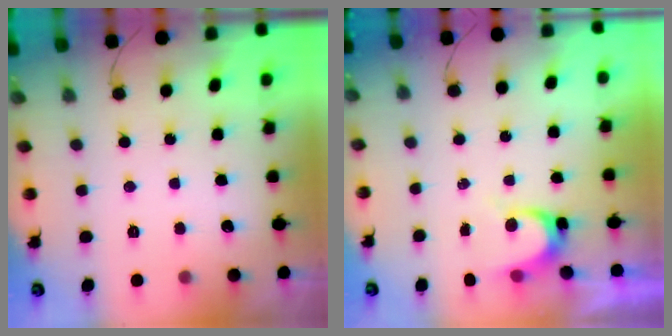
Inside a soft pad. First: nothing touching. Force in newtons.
{"total": 3.5, "press": 3.5, "slide": 0.3}